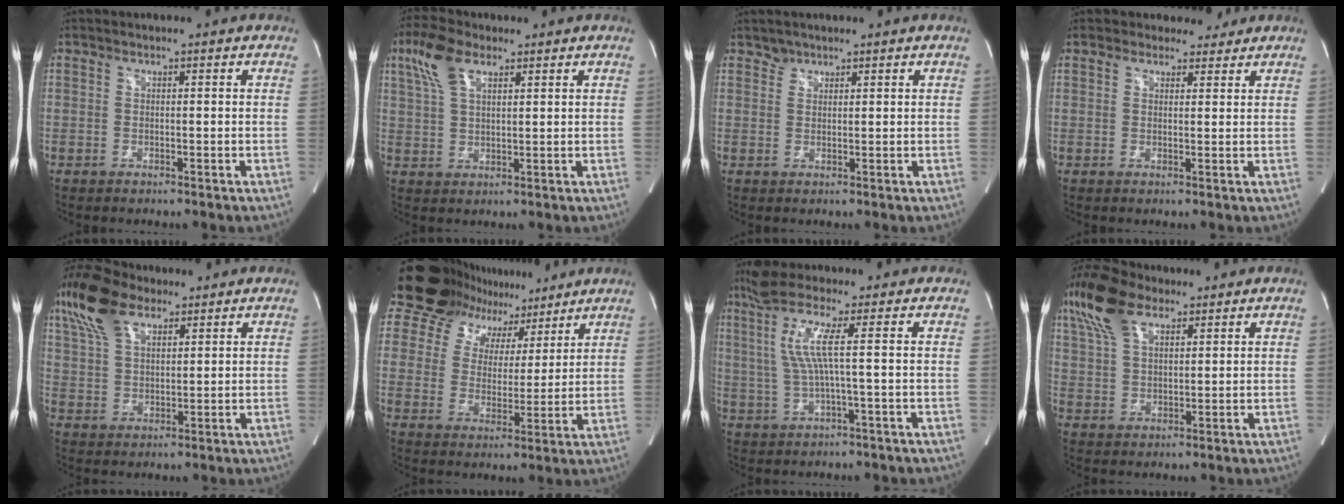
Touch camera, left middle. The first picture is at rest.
{"total": 6.8, "force": [3.9, 2.9, 4.8], "torque": [-0.112, 0.023, 0.078]}
{"total": 1.4, "force": [1.1, 0.7, -0.3], "torque": [0.013, 0.001, 0.016]}
{"total": 3.1, "force": [2.6, 1.7, -0.2], "torque": [0.012, 0.001, 0.030]}
{"total": 10.2, "force": [6.8, 4.5, 6.1], "torque": [-0.141, 0.031, 0.134]}
{"total": 15.7, "force": [11.8, 9.4, 4.4], "torque": [-0.085, 0.035, 0.174]}
{"total": 6.9, "force": [1.9, -1.2, 6.5], "torque": [-0.134, 0.011, 0.042]}
{"total": 10.1, "force": [6.6, 4.4, 6.2], "torque": [-0.144, 0.031, 0.130]}